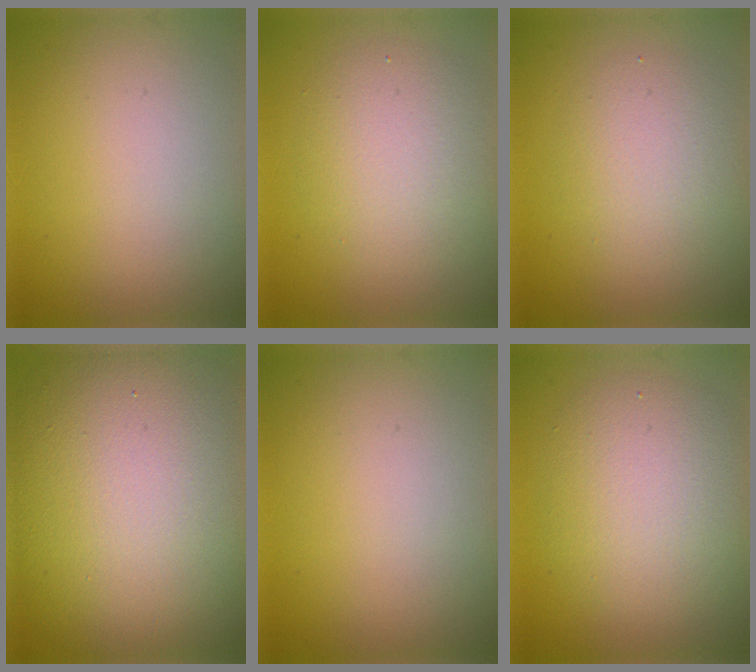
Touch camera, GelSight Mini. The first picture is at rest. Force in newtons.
{"total": 4.3, "press": 4.3, "slide": 0.2}
{"total": 3.3, "press": 3.3, "slide": 0.1}
{"total": 17.3, "press": 17.3, "slide": 1.2}
{"total": 0.0}
{"total": 5.5, "press": 5.5, "slide": 0.4}